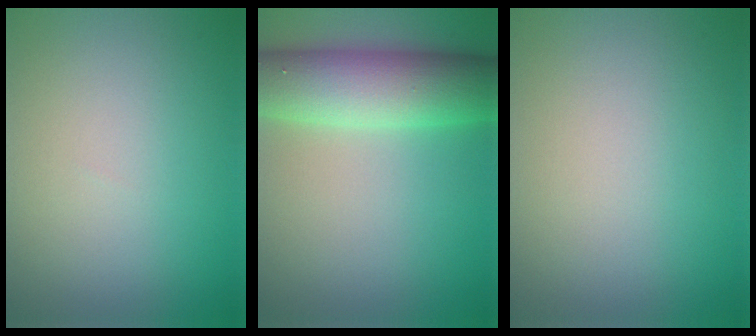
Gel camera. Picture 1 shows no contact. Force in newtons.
{"total": 8.4, "press": 8.4, "slide": 0.2}
{"total": 0.0}